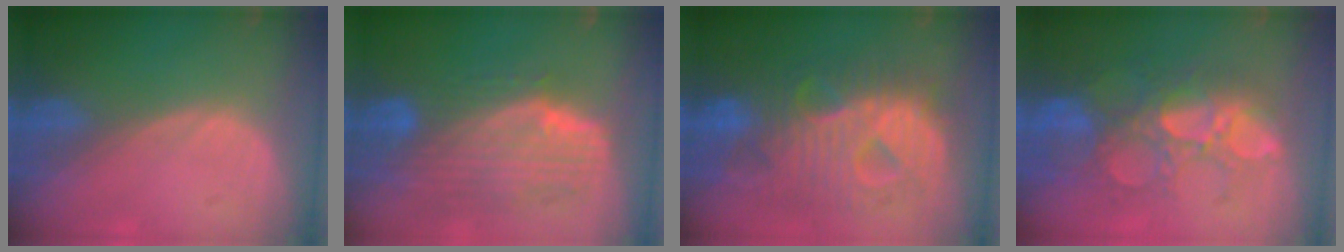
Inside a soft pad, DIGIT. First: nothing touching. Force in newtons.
{"total": 10.0, "press": 8.9, "slide": 4.6}
{"total": 12.7, "press": 12.7, "slide": 1.3}
{"total": 11.0, "press": 9.9, "slide": 4.9}